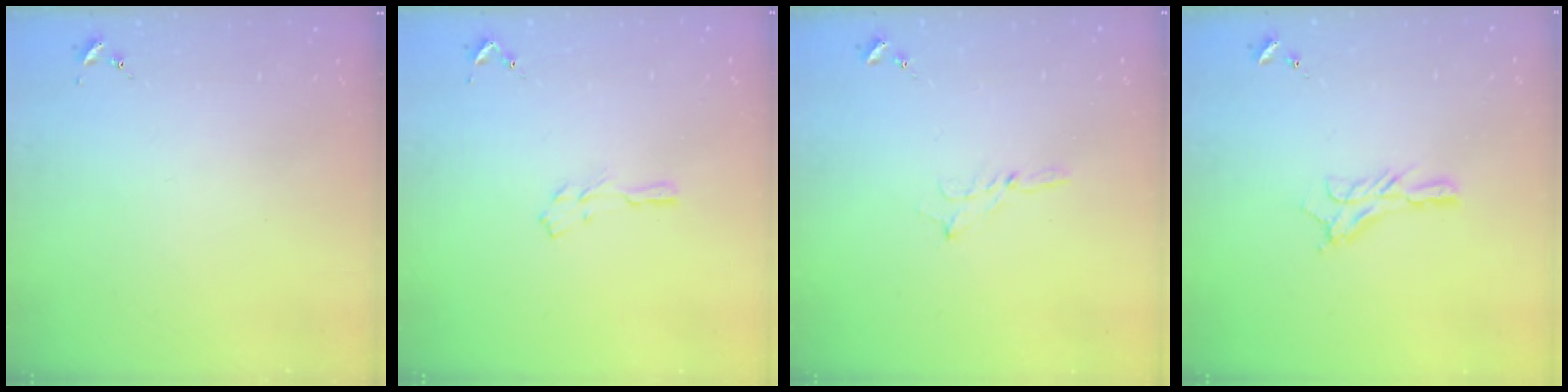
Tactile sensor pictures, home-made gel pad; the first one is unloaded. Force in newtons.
{"total": 3.5, "press": 3.5, "slide": 0.4}
{"total": 2.5, "press": 2.5, "slide": 0.2}
{"total": 9.5, "press": 9.5, "slide": 0.4}